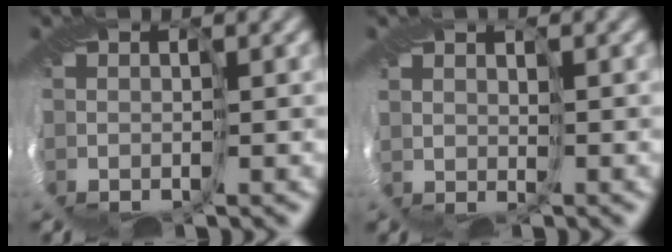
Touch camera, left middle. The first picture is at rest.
{"total": 2.3, "force": [1.6, -0.7, -1.5], "torque": [0.015, 0.006, 0.033]}